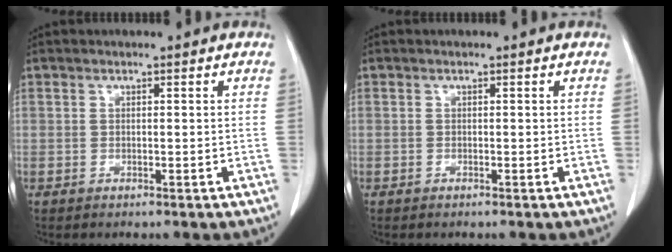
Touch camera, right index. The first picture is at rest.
{"total": 0.0}